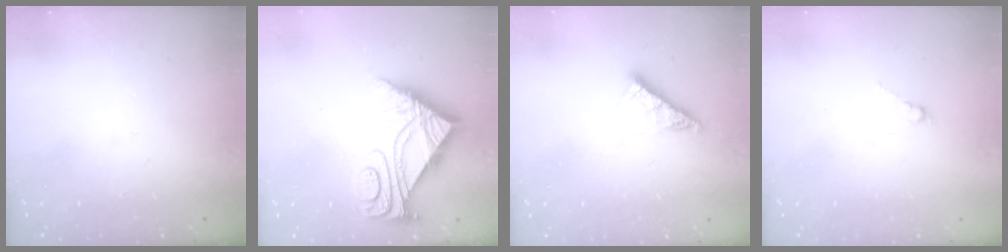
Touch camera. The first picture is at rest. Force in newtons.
{"total": 7.1, "press": 7.0, "slide": 0.7}
{"total": 7.9, "press": 7.8, "slide": 0.6}
{"total": 0.5, "press": 0.3, "slide": 0.4}